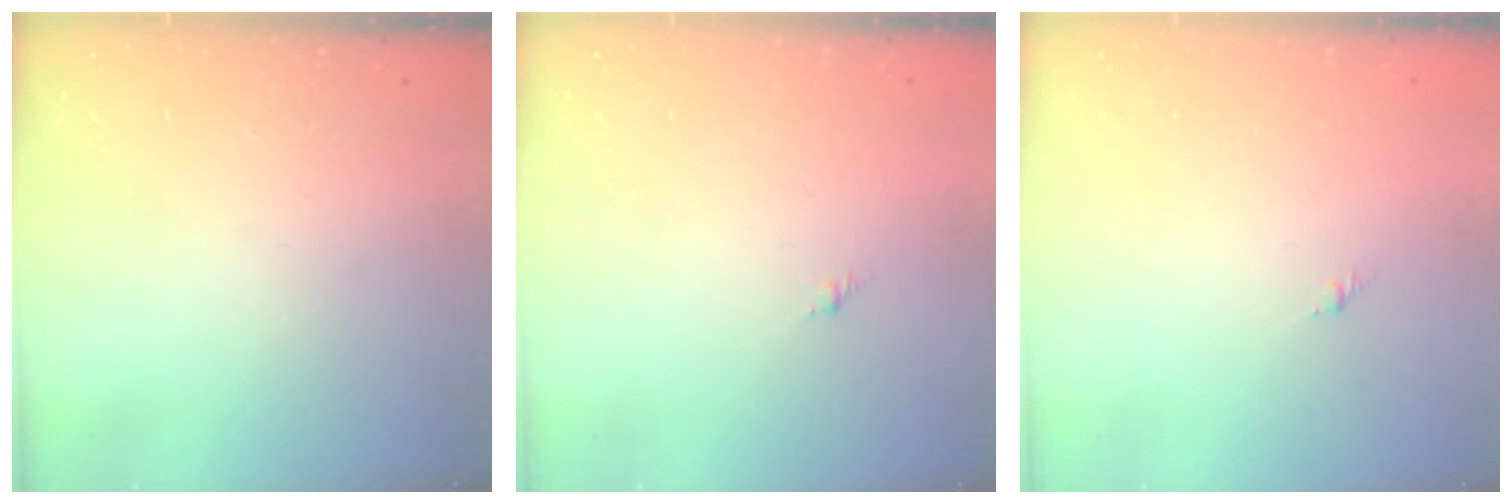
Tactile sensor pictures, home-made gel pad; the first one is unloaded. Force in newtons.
{"total": 1.3, "press": 1.2, "slide": 0.5}
{"total": 1.3, "press": 1.2, "slide": 0.5}